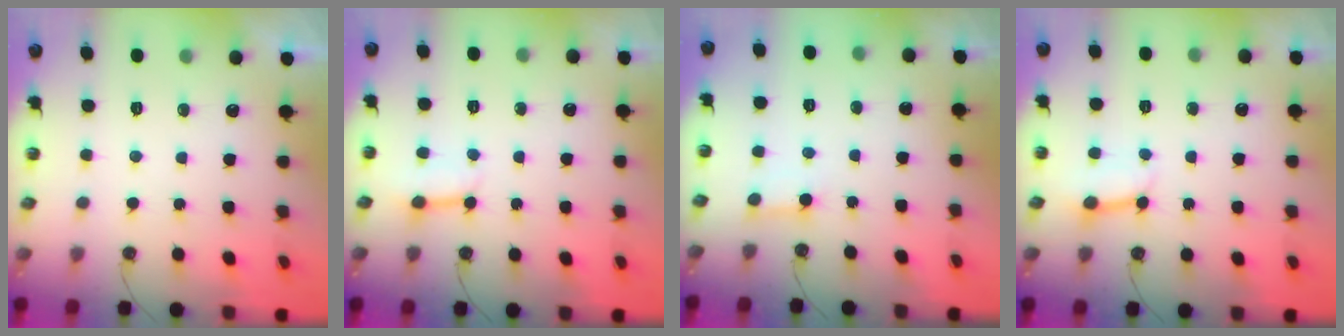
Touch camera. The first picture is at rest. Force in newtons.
{"total": 3.0, "press": 2.9, "slide": 0.6}
{"total": 2.4, "press": 2.4, "slide": 0.0}
{"total": 4.7, "press": 4.7, "slide": 0.6}